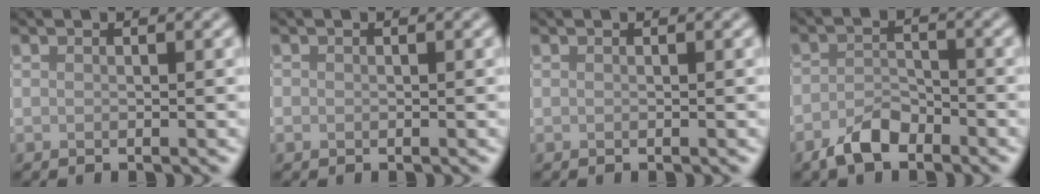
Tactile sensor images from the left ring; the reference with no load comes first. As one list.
[{"total": 0.5, "force": [-0.1, 0.5, 0.0], "torque": [0.001, -0.005, -0.003]}, {"total": 0.0}, {"total": 3.1, "force": [-2.2, 1.5, 1.6], "torque": [-0.029, 0.004, -0.048]}]